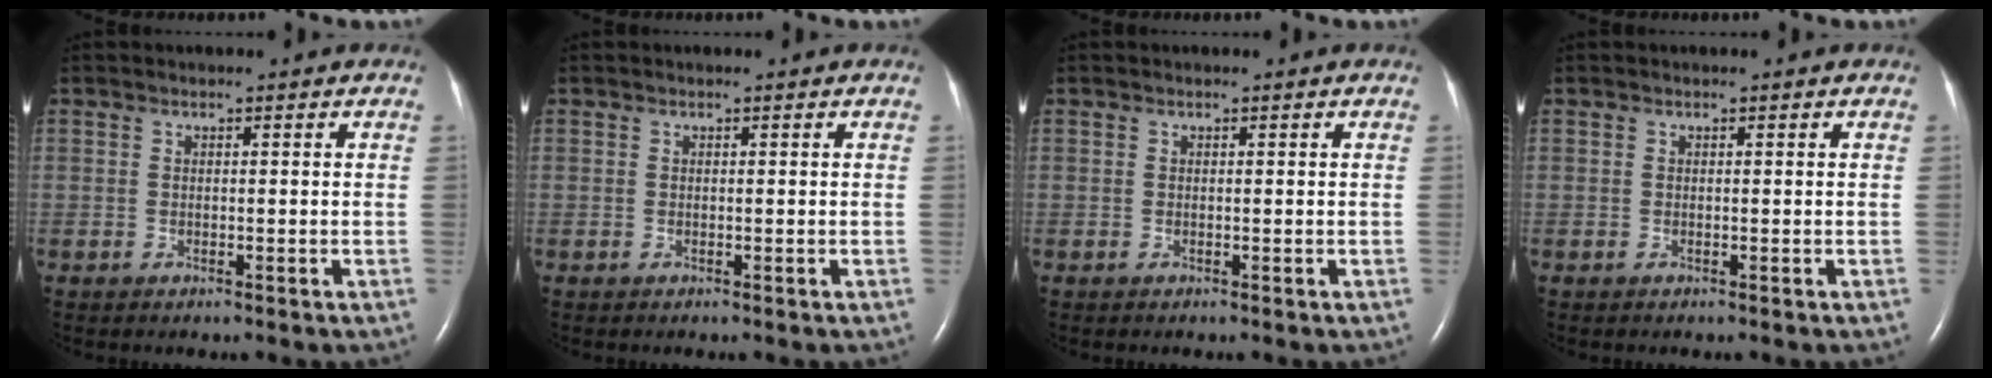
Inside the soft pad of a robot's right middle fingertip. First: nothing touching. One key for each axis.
{"total": 0.0}
{"total": 0.0}
{"total": 0.0}